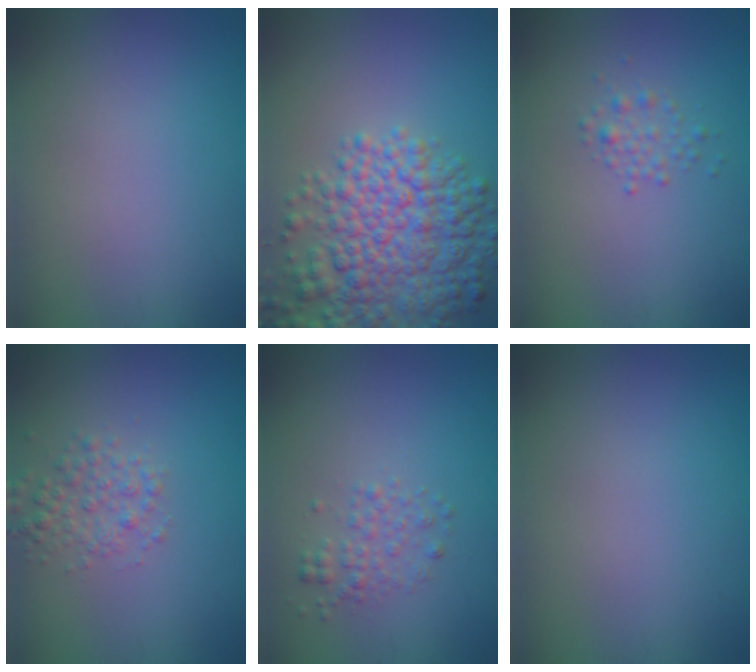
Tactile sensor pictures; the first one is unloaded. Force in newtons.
{"total": 8.1, "press": 8.1, "slide": 0.4}
{"total": 1.4, "press": 1.4, "slide": 0.1}
{"total": 2.4, "press": 2.4, "slide": 0.1}
{"total": 1.7, "press": 1.7, "slide": 0.0}
{"total": 0.0}